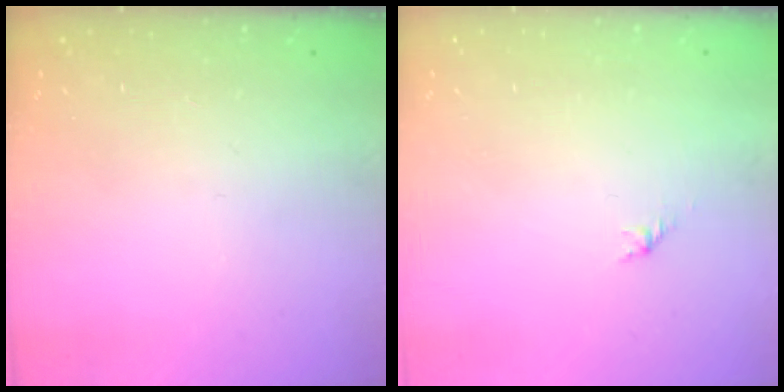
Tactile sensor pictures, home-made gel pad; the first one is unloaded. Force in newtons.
{"total": 1.7, "press": 1.6, "slide": 0.7}